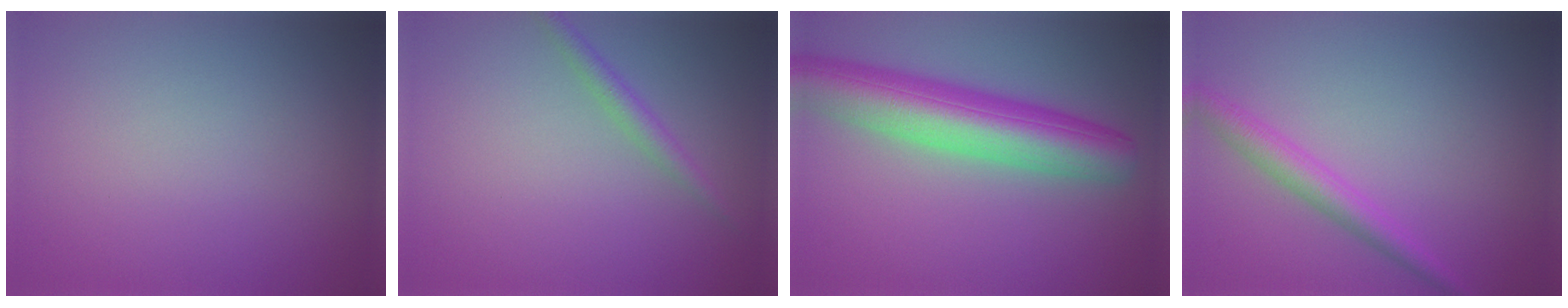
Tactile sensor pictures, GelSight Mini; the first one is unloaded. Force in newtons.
{"total": 1.6, "press": 1.6, "slide": 0.0}
{"total": 8.5, "press": 8.5, "slide": 0.2}
{"total": 2.7, "press": 2.7, "slide": 0.1}